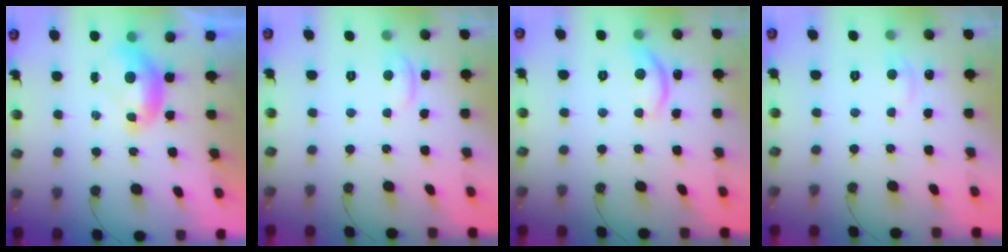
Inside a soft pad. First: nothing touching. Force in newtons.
{"total": 1.8, "press": 1.7, "slide": 0.5}
{"total": 6.5, "press": 6.5, "slide": 0.5}
{"total": 1.8, "press": 1.7, "slide": 0.6}